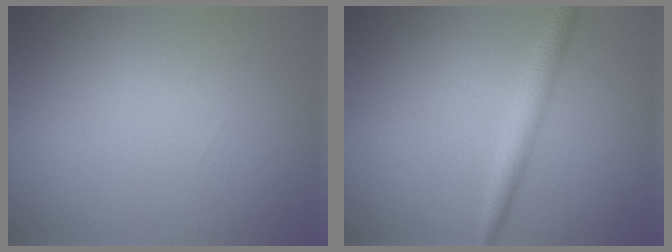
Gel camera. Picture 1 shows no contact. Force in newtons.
{"total": 2.3, "press": 2.3, "slide": 0.0}